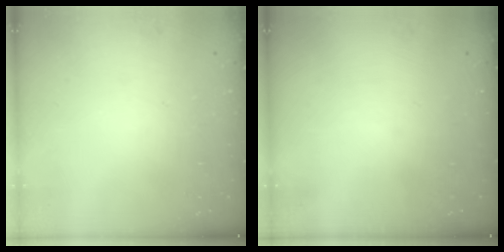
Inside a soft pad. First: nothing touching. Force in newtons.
{"total": 0.0}